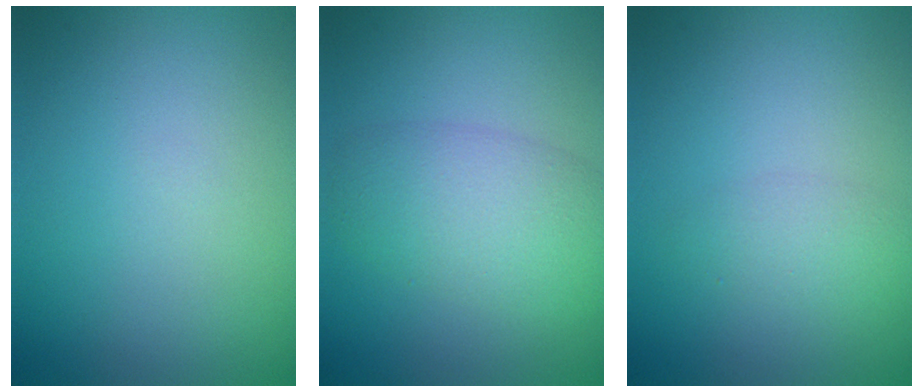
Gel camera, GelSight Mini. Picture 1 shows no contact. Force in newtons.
{"total": 5.2, "press": 5.2, "slide": 0.1}
{"total": 1.8, "press": 1.8, "slide": 0.2}